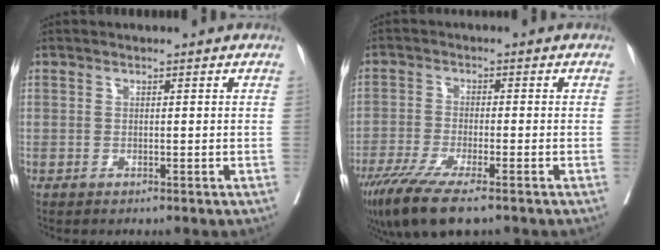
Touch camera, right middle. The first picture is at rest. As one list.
[{"total": 10.3, "force": [-7.4, 1.5, 7.1], "torque": [-0.122, -0.025, -0.124]}]